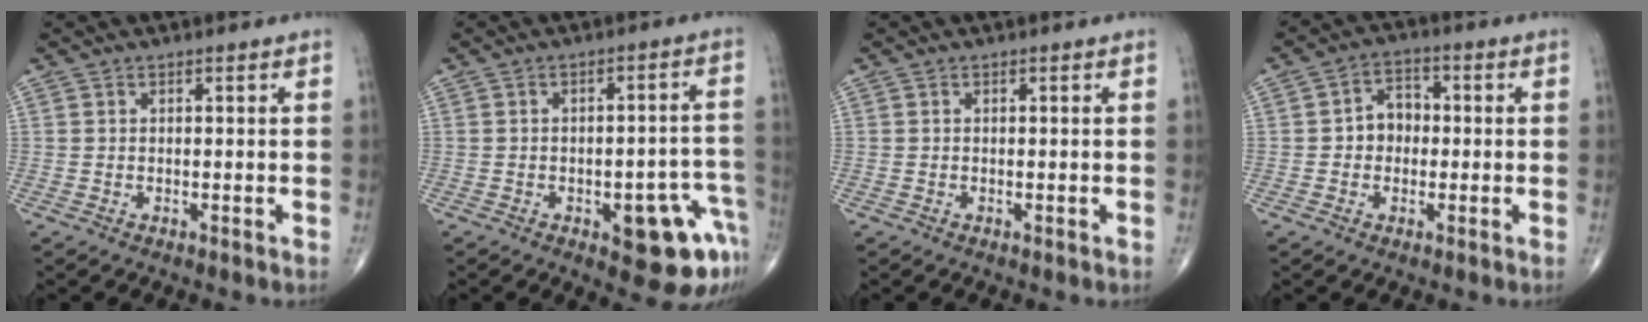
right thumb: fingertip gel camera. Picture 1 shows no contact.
{"total": 12.0, "force": [-5.4, 4.5, 9.7], "torque": [-0.083, 0.038, -0.057]}
{"total": 0.0}
{"total": 5.5, "force": [-0.2, 4.4, 3.2], "torque": [-0.026, 0.020, -0.013]}